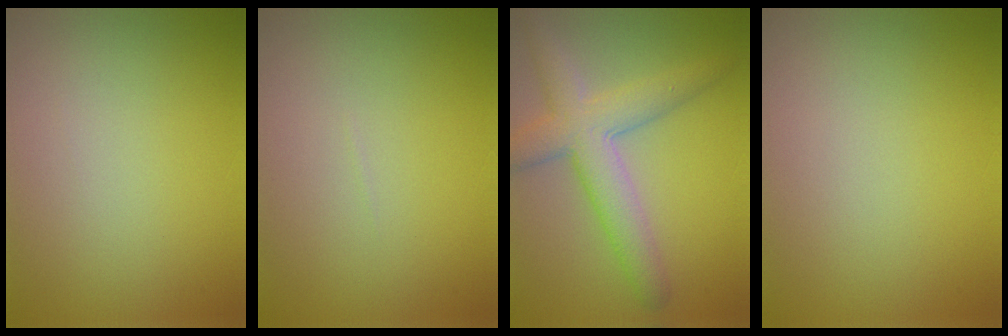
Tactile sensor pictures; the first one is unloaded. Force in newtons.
{"total": 0.0}
{"total": 5.4, "press": 5.4, "slide": 0.3}
{"total": 0.0}